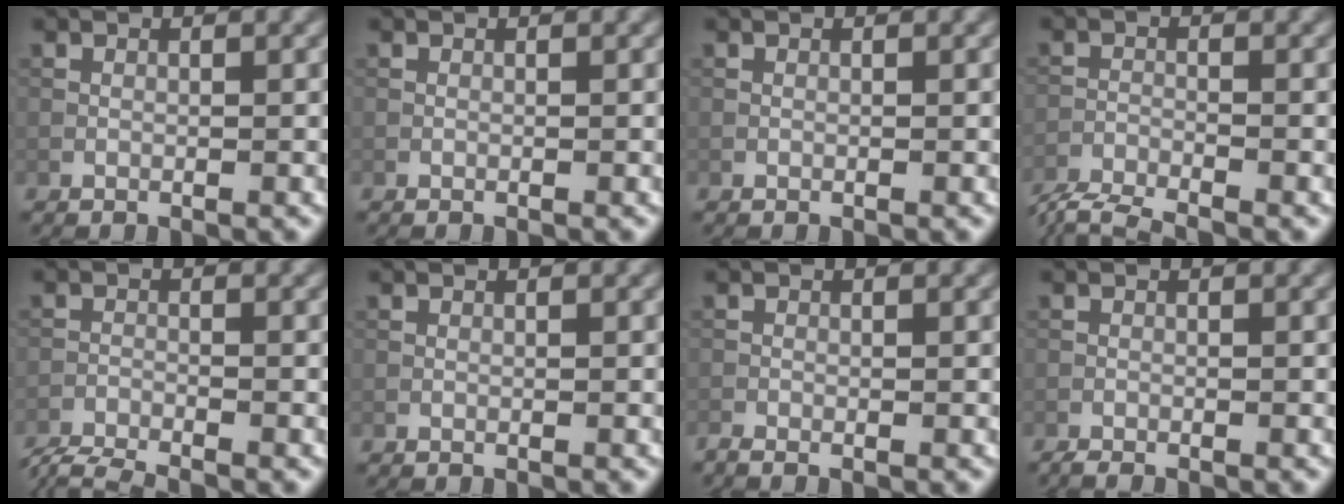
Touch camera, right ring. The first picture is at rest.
{"total": 0.0}
{"total": 0.0}
{"total": 6.2, "force": [-5.9, 0.7, 1.8], "torque": [-0.046, -0.024, -0.103]}
{"total": 5.7, "force": [-5.5, 0.6, 1.5], "torque": [-0.038, -0.021, -0.096]}
{"total": 0.0}
{"total": 0.9, "force": [-0.8, 0.1, 0.3], "torque": [-0.007, -0.005, -0.022]}
{"total": 1.0, "force": [-0.9, 0.0, 0.2], "torque": [-0.002, -0.002, -0.020]}